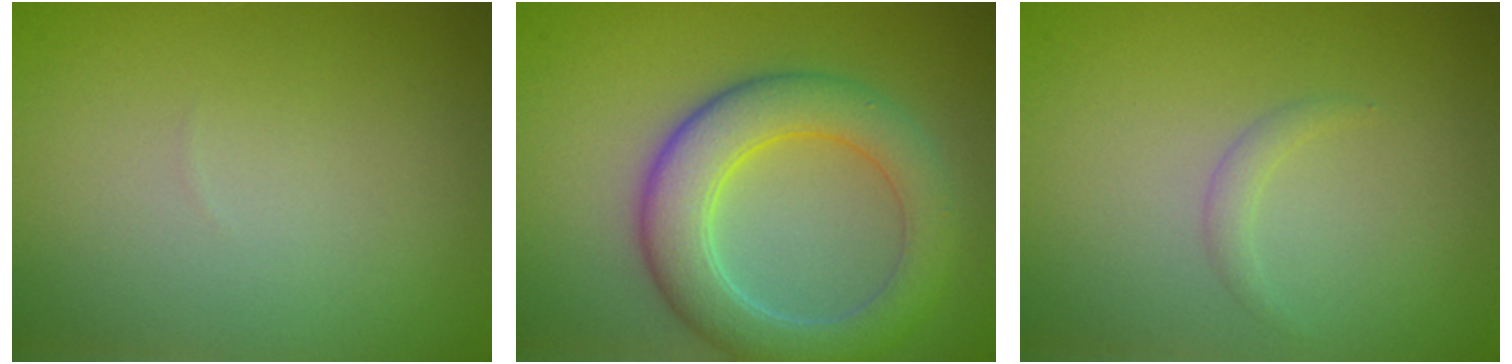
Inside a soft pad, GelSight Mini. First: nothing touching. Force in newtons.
{"total": 6.4, "press": 6.4, "slide": 0.5}
{"total": 0.9, "press": 0.9, "slide": 0.1}